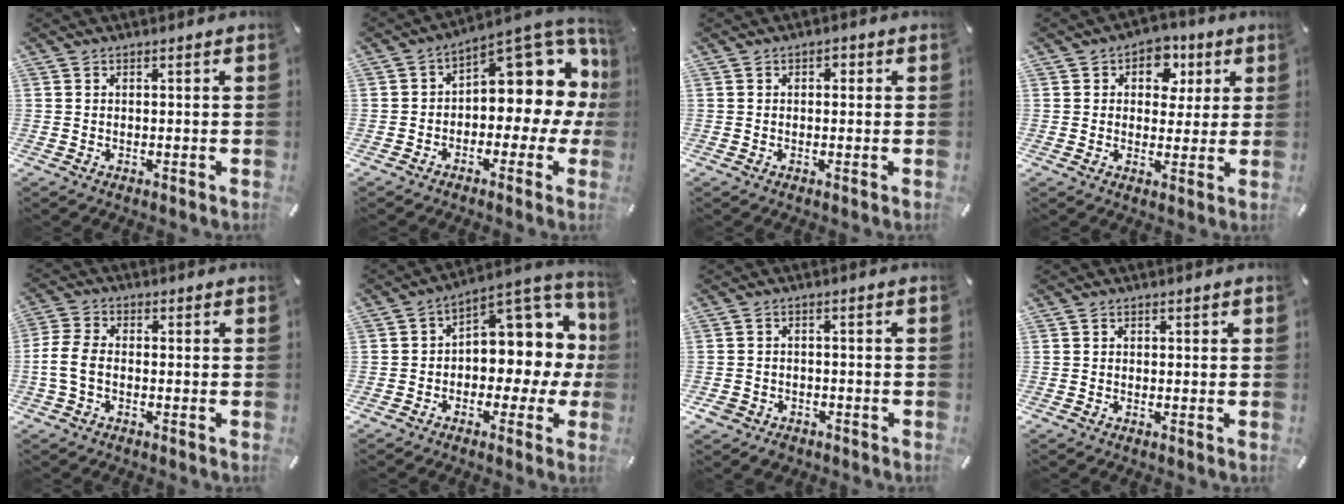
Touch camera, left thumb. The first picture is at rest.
{"total": 11.4, "force": [5.9, 5.9, 7.7], "torque": [-0.090, -0.066, 0.094]}
{"total": 1.2, "force": [-0.1, 1.0, 0.7], "torque": [-0.014, 0.007, -0.004]}
{"total": 7.6, "force": [2.1, 6.4, 3.6], "torque": [-0.033, -0.007, 0.029]}
{"total": 5.9, "force": [-1.7, 3.6, 4.3], "torque": [-0.103, 0.003, -0.037]}
{"total": 9.6, "force": [2.9, 6.8, 6.2], "torque": [-0.077, -0.035, 0.052]}
{"total": 3.6, "force": [-2.1, 2.7, 0.8], "torque": [-0.017, 0.008, -0.043]}
{"total": 0.5, "force": [-0.1, 0.5, 0.2], "torque": [-0.003, 0.004, -0.003]}